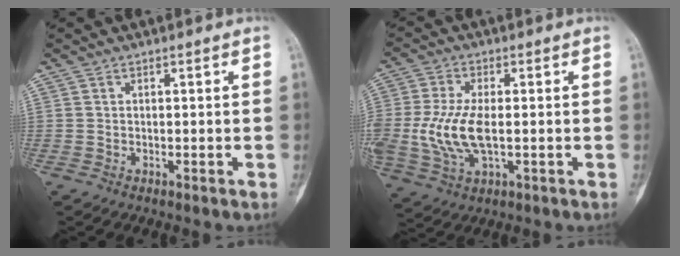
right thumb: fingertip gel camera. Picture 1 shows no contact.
{"total": 11.4, "force": [-0.9, 5.5, 9.9], "torque": [-0.228, -0.004, -0.013]}